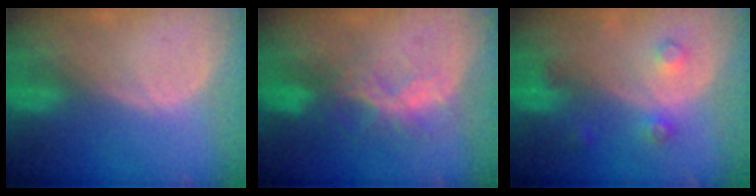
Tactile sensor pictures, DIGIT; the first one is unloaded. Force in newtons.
{"total": 6.6, "press": 5.7, "slide": 3.2}
{"total": 3.7, "press": 3.4, "slide": 1.5}